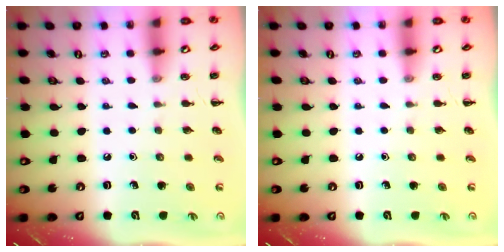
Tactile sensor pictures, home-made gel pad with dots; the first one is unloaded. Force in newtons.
{"total": 0.0}